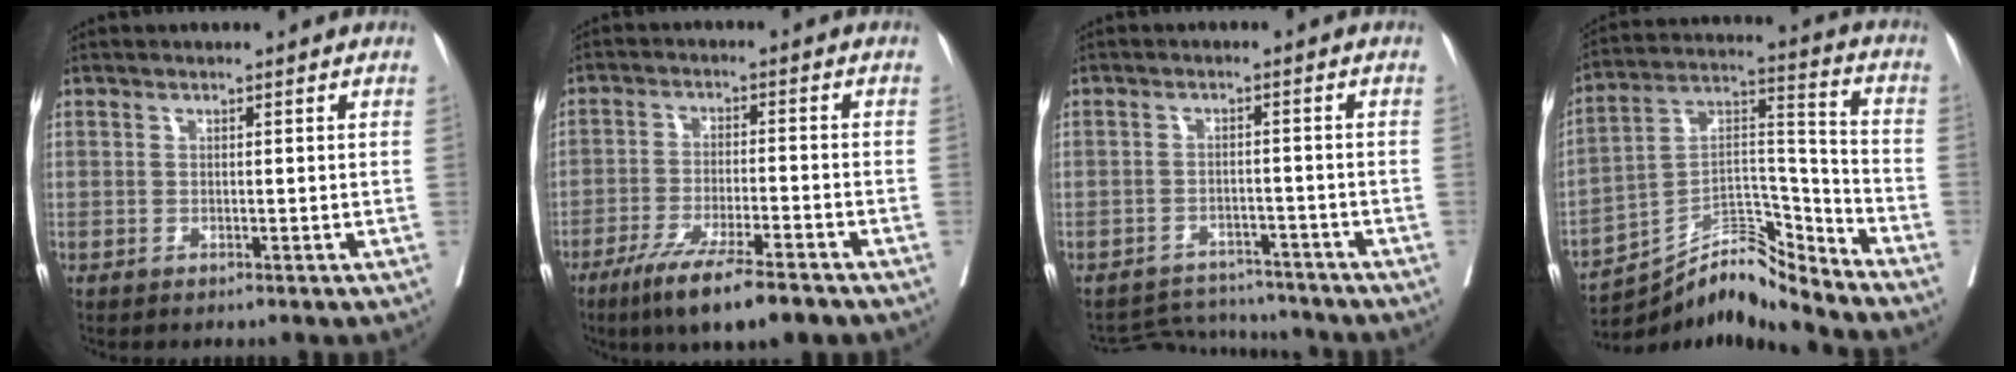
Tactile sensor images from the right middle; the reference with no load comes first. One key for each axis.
{"total": 11.7, "fx": -8.3, "fy": 0.5, "fz": 8.2, "tx": -0.137, "ty": -0.031, "tz": -0.133}
{"total": 6.7, "fx": -6.6, "fy": 0.9, "fz": -1.2, "tx": 0.012, "ty": 0.013, "tz": -0.095}
{"total": 11.8, "fx": -11.6, "fy": -0.4, "fz": 2.3, "tx": -0.037, "ty": 0.062, "tz": -0.208}